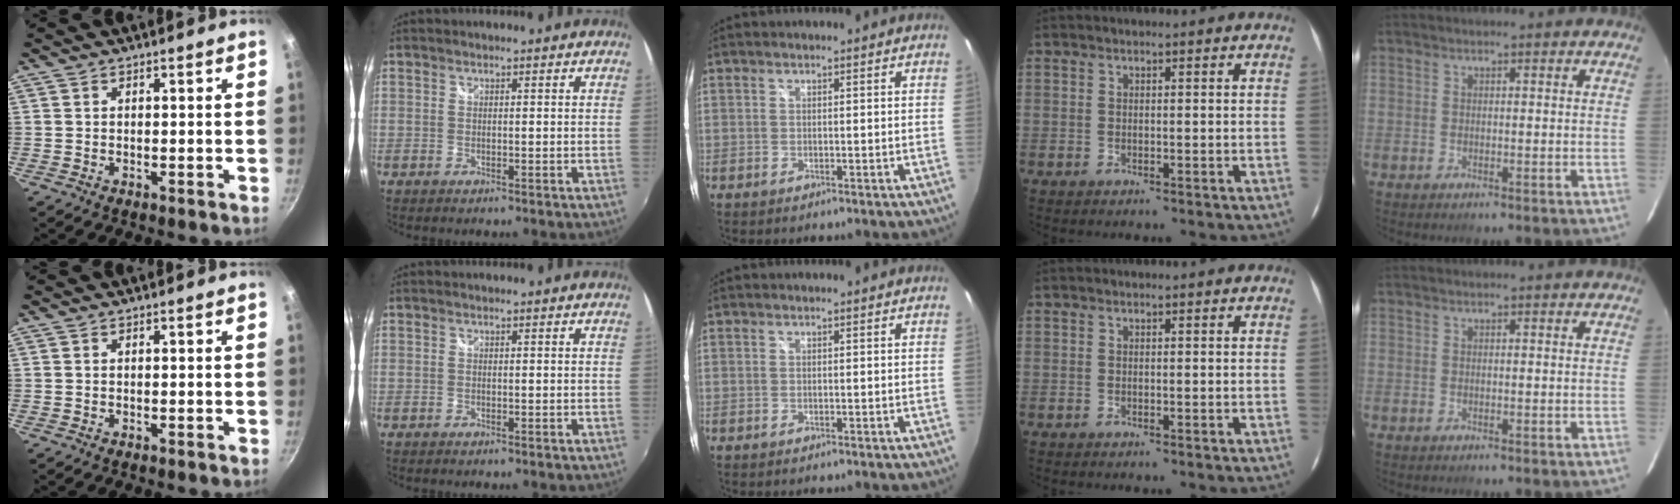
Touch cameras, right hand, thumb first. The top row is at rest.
{}